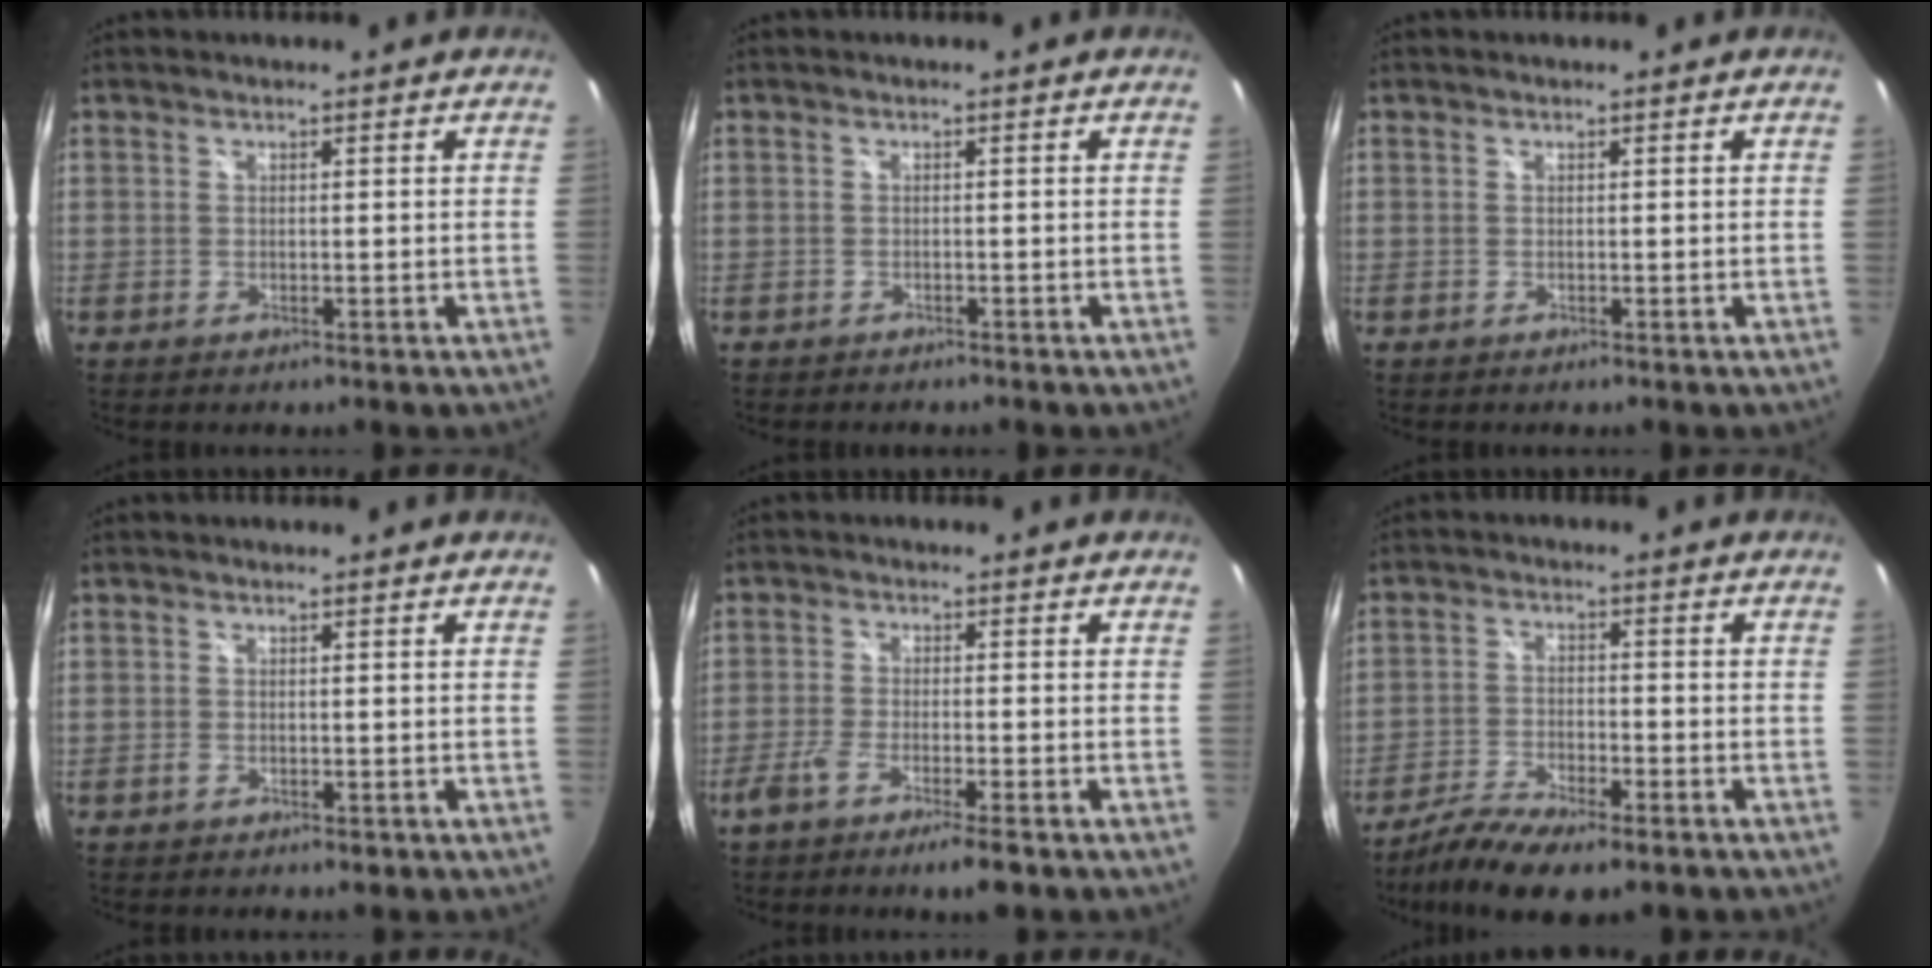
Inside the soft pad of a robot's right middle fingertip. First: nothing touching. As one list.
[{"total": 1.3, "force": [-1.1, 0.6, 0.0], "torque": [-0.007, -0.002, -0.018]}, {"total": 0.0}, {"total": 1.4, "force": [-0.9, 0.9, 0.4], "torque": [-0.008, -0.001, -0.014]}, {"total": 6.1, "force": [-4.4, 0.6, 4.2], "torque": [-0.096, -0.010, -0.082]}, {"total": 10.9, "force": [-7.8, 3.1, 6.8], "torque": [-0.155, -0.031, -0.147]}]